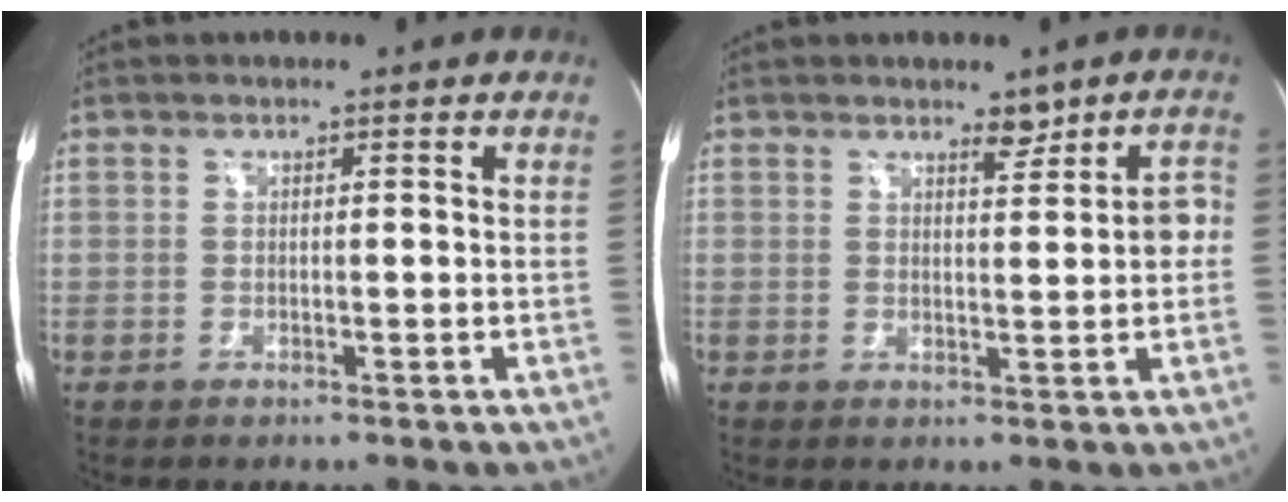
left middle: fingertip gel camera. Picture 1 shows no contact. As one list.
[{"total": 3.1, "force": [1.4, 1.1, 2.6], "torque": [-0.024, 0.011, 0.020]}]